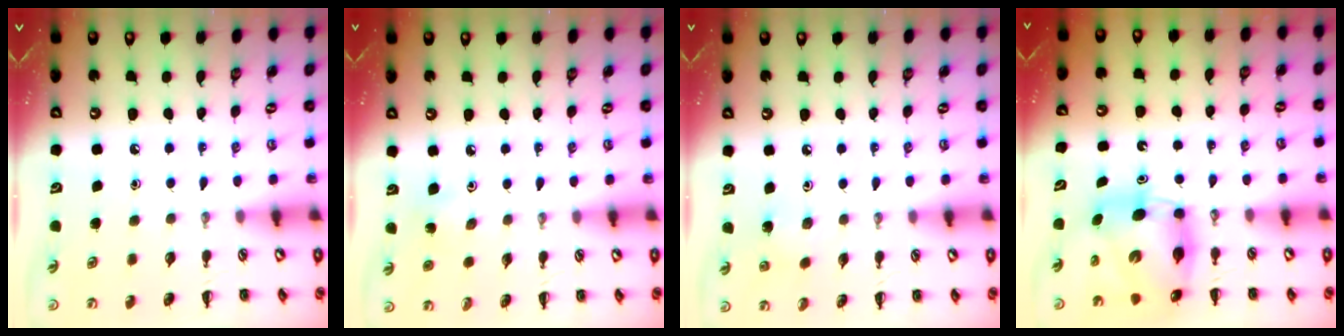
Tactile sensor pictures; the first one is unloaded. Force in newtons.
{"total": 3.2, "press": 3.0, "slide": 1.0}
{"total": 1.6, "press": 1.4, "slide": 0.6}
{"total": 7.7, "press": 7.3, "slide": 2.3}